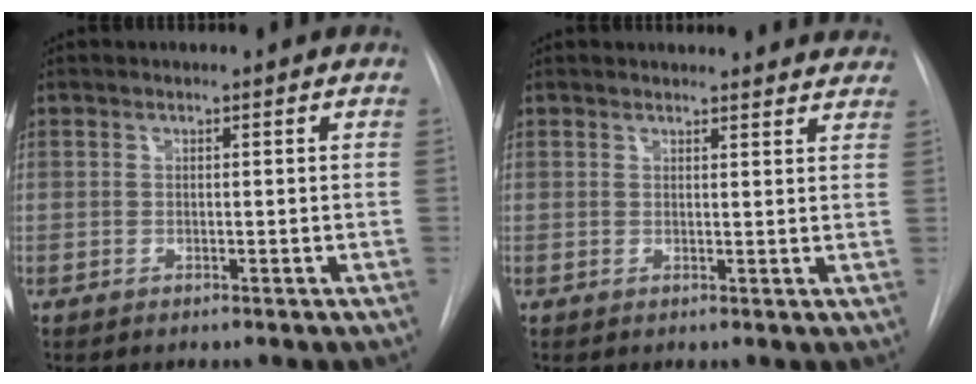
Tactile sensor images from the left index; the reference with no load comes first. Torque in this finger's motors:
{"motor_torque": [0.70, -0.91, -0.08, -0.02]}